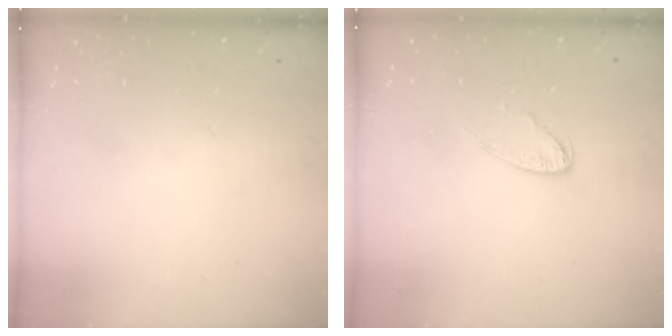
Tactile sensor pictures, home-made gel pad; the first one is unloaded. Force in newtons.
{"total": 7.6, "press": 7.6, "slide": 0.3}